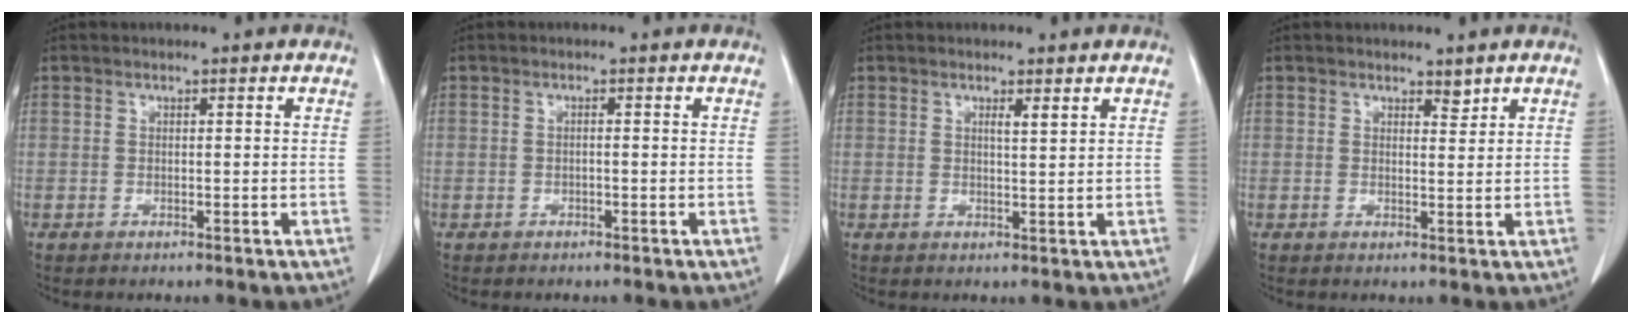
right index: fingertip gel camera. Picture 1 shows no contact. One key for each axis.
{"total": 0.5, "fx": -0.2, "fy": 0.1, "fz": 0.5, "tx": -0.007, "ty": 0.002, "tz": -0.005}
{"total": 1.5, "fx": 0.8, "fy": 0.1, "fz": 1.2, "tx": -0.022, "ty": -0.003, "tz": 0.013}
{"total": 1.3, "fx": 1.1, "fy": 0.5, "fz": 0.5, "tx": -0.006, "ty": -0.006, "tz": 0.015}